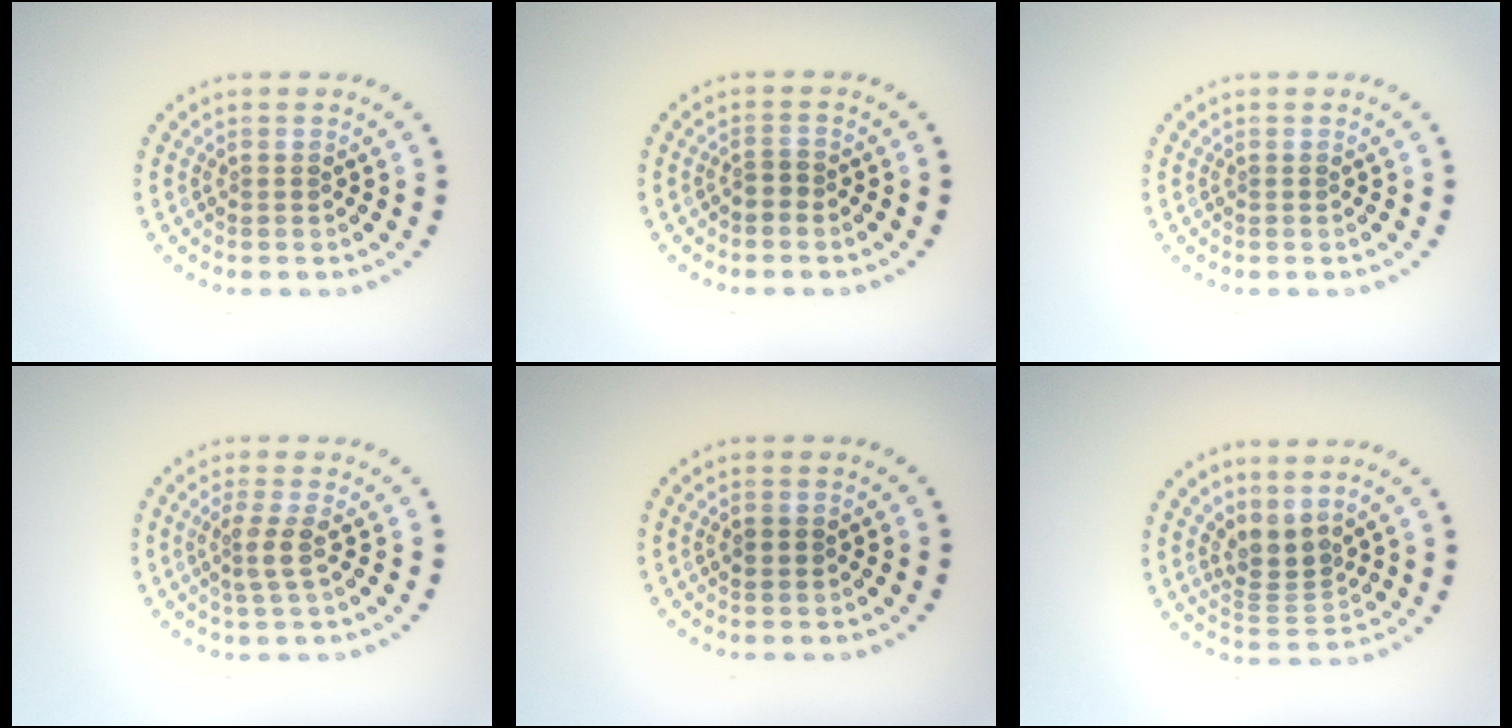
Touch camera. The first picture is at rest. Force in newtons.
{"total": 1.2, "press": 0.9, "slide": 0.8}
{"total": 0.0}
{"total": 2.0, "press": 1.4, "slide": 1.3}
{"total": 1.2, "press": 1.2, "slide": 0.2}
{"total": 2.8, "press": 2.0, "slide": 1.9}